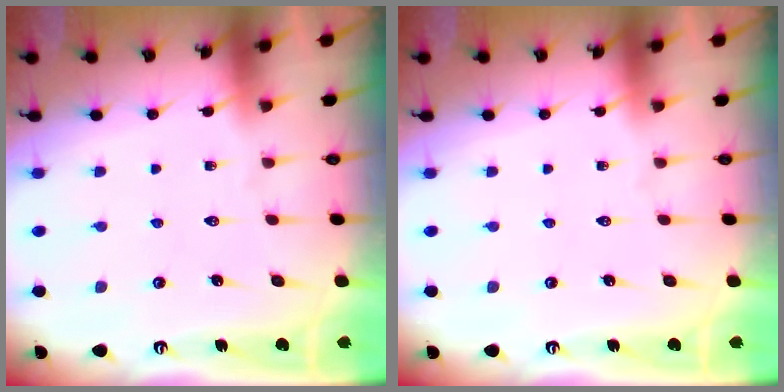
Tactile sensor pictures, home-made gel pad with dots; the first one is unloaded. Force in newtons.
{"total": 0.0}